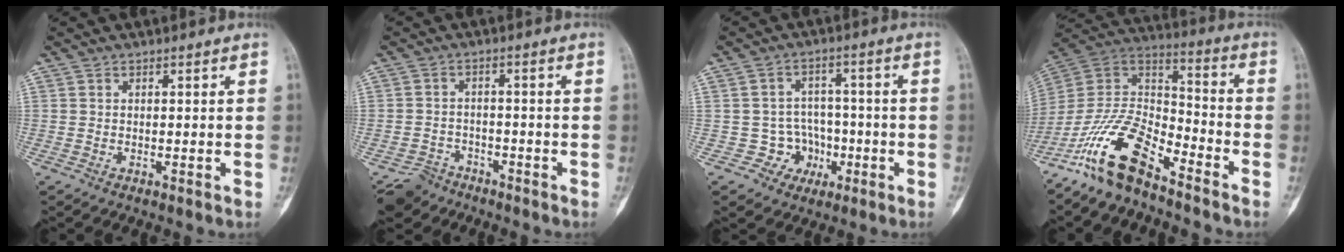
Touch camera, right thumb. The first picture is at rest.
{"total": 4.9, "force": [-4.0, 2.8, -0.4], "torque": [0.020, 0.029, -0.074]}
{"total": 6.4, "force": [-2.1, 6.0, 0.9], "torque": [0.037, 0.025, -0.028]}
{"total": 16.0, "force": [-11.4, 5.9, 9.7], "torque": [-0.173, 0.080, -0.220]}